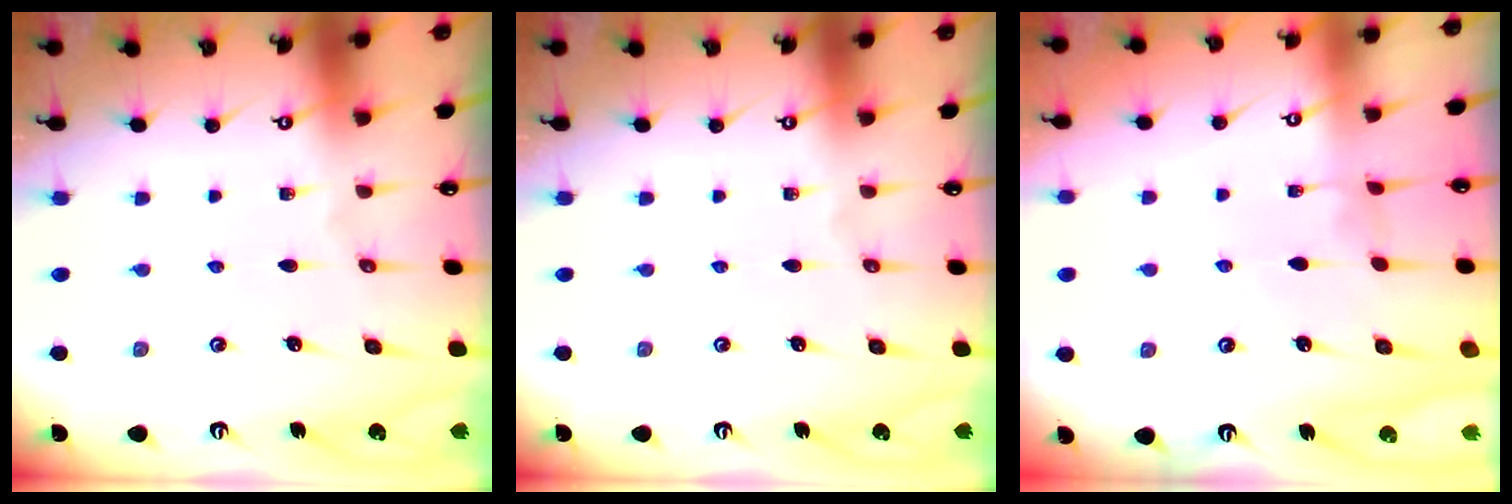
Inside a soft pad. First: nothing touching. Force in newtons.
{"total": 0.0}
{"total": 2.8, "press": 2.8, "slide": 0.3}